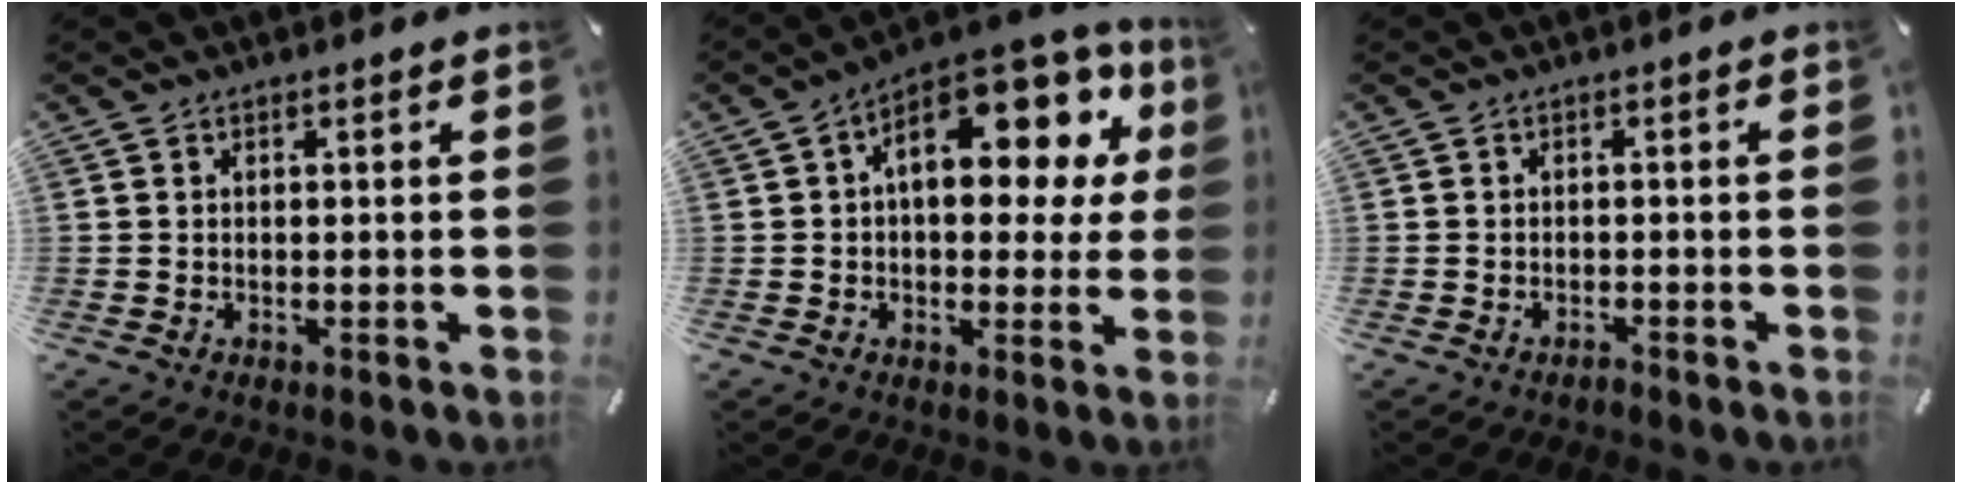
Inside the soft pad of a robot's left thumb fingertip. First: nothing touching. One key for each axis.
{"total": 17.6, "fx": 6.5, "fy": 9.3, "fz": 13.5, "tx": -0.183, "ty": -0.042, "tz": 0.108}
{"total": 1.4, "fx": -1.2, "fy": 0.4, "fz": 0.6, "tx": -0.014, "ty": 0.003, "tz": -0.025}